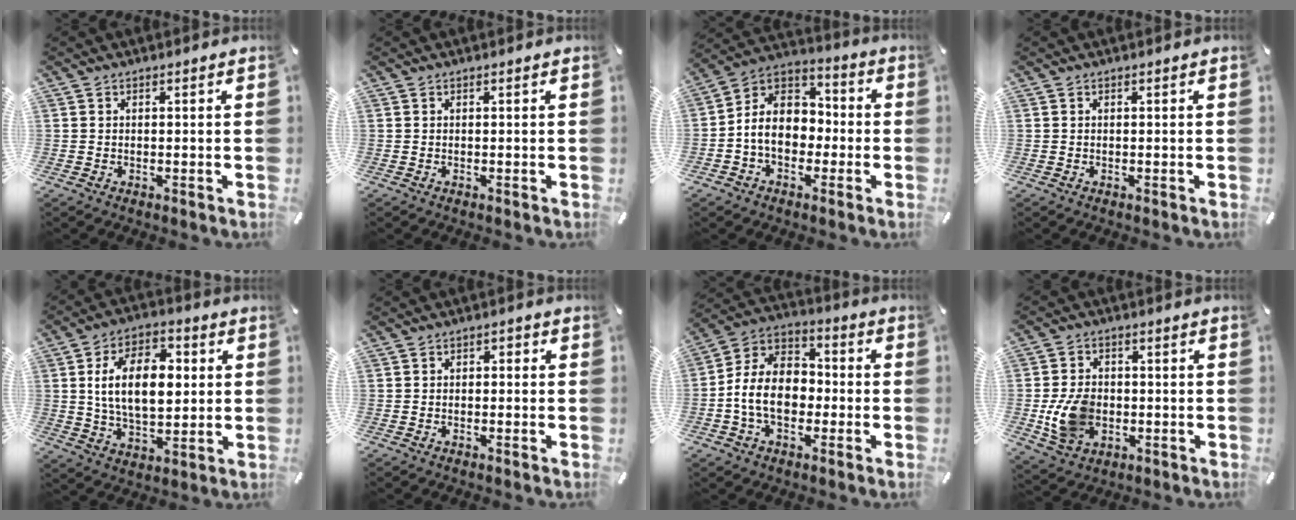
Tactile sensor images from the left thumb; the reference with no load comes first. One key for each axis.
{"total": 0.0}
{"total": 10.1, "fx": -2.9, "fy": 8.2, "fz": 5.0, "tx": -0.118, "ty": 0.012, "tz": -0.058}
{"total": 0.0}
{"total": 14.9, "fx": 1.9, "fy": 9.3, "fz": 11.6, "tx": -0.212, "ty": 0.005, "tz": 0.030}
{"total": 1.6, "fx": -1.2, "fy": 0.9, "fz": 0.6, "tx": -0.011, "ty": 0.008, "tz": -0.025}
{"total": 11.6, "fx": -3.7, "fy": 8.5, "fz": 7.0, "tx": -0.166, "ty": 0.020, "tz": -0.073}
{"total": 10.6, "fx": -1.8, "fy": 8.1, "fz": 6.6, "tx": -0.139, "ty": 0.004, "tz": -0.032}